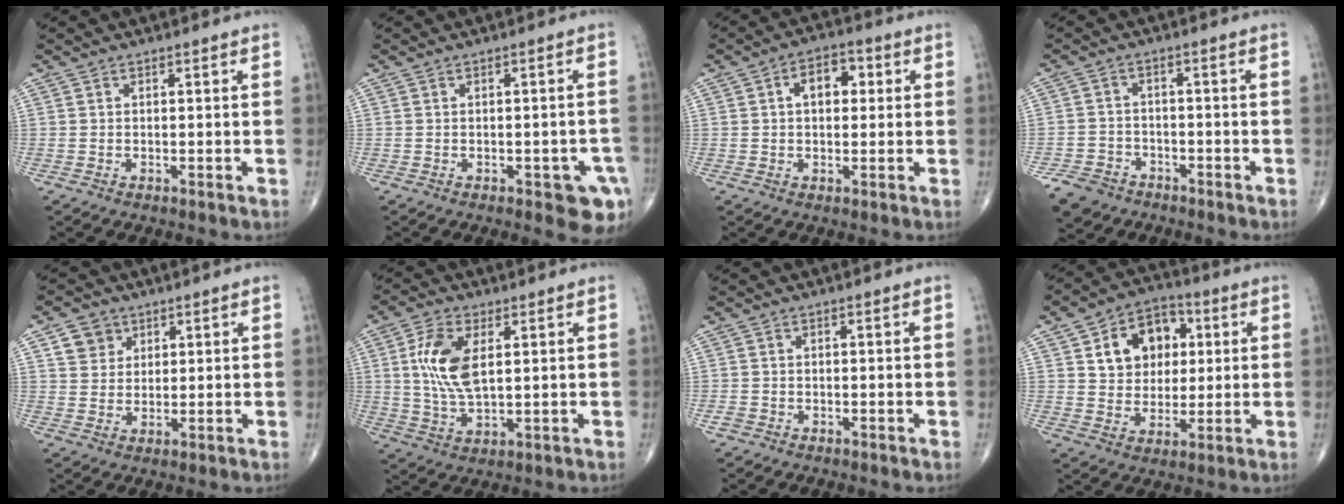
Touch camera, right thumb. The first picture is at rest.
{"total": 6.8, "force": [-2.8, 2.7, 5.6], "torque": [-0.045, 0.006, -0.029]}
{"total": 6.5, "force": [1.3, 4.1, 4.9], "torque": [-0.054, 0.014, 0.012]}
{"total": 7.0, "force": [-4.8, 4.8, 1.5], "torque": [-0.030, 0.016, -0.088]}
{"total": 5.1, "force": [2.5, 4.2, 1.3], "torque": [-0.001, -0.013, 0.045]}
{"total": 10.2, "force": [2.4, 4.9, 8.6], "torque": [-0.177, -0.010, 0.049]}
{"total": 1.0, "force": [-0.6, 0.8, 0.3], "torque": [-0.008, 0.000, -0.012]}
{"total": 12.7, "force": [3.7, 9.7, 7.4], "torque": [-0.071, 0.002, 0.059]}